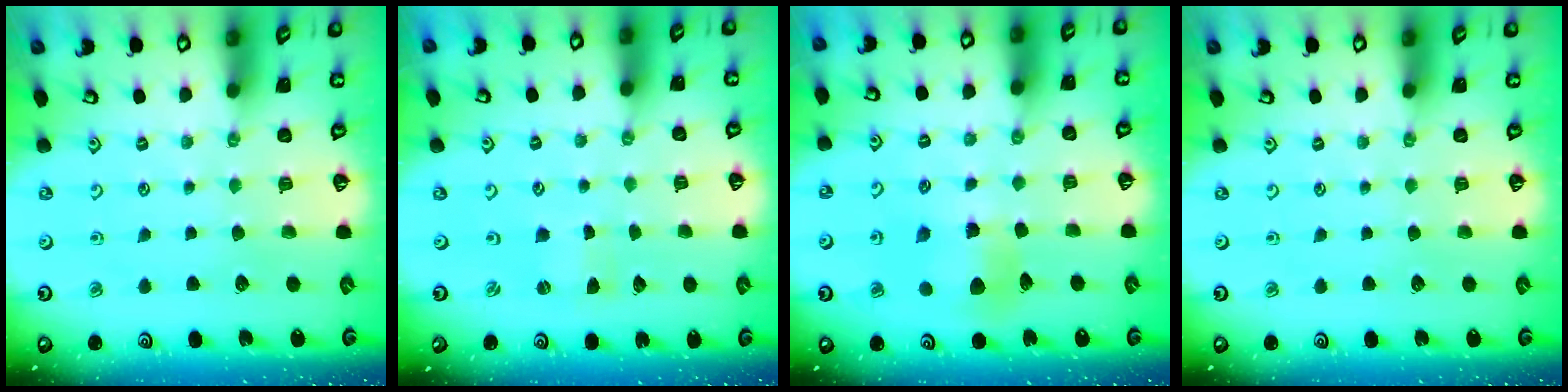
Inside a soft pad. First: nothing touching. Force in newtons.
{"total": 0.0}
{"total": 6.8, "press": 6.8, "slide": 0.2}
{"total": 0.0}